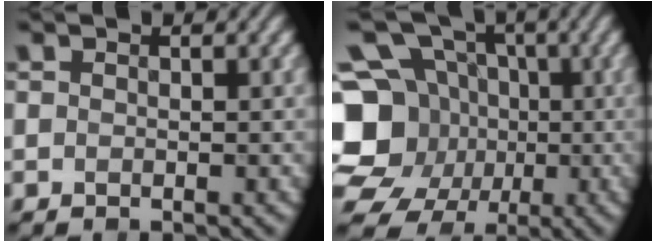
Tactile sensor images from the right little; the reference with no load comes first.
{"total": 12.1, "force": [-1.8, 11.3, 3.9], "torque": [-0.118, -0.001, -0.054]}